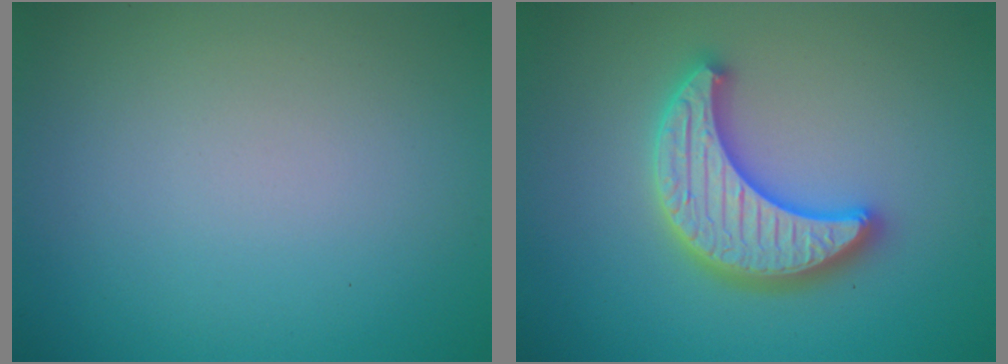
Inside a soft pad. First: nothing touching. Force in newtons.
{"total": 5.4, "press": 5.3, "slide": 1.0}